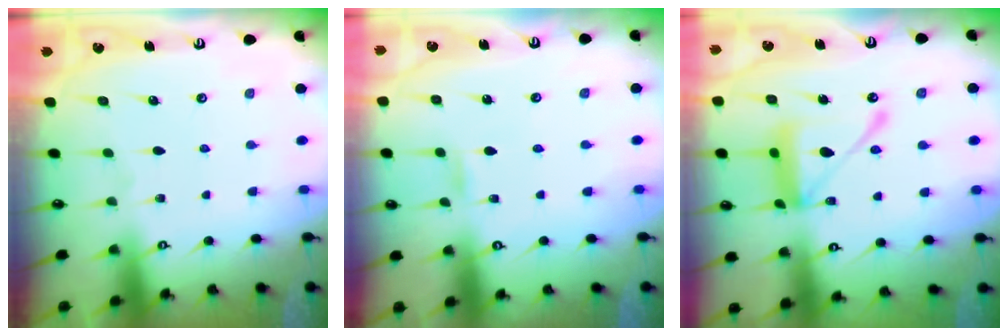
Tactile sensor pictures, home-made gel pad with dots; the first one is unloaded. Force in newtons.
{"total": 3.2, "press": 3.2, "slide": 0.3}
{"total": 15.5, "press": 15.5, "slide": 1.5}